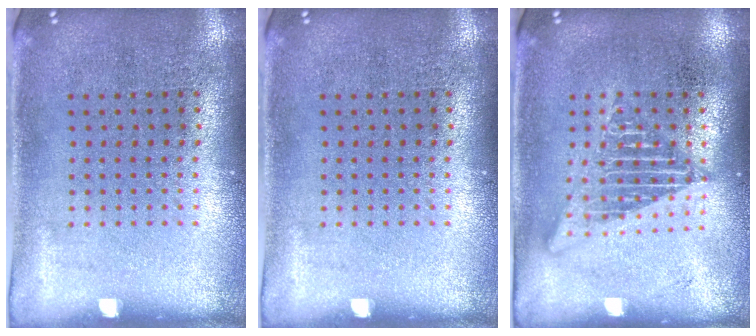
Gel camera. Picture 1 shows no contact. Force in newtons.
{"total": 0.0}
{"total": 2.7, "press": 2.7, "slide": 0.3}